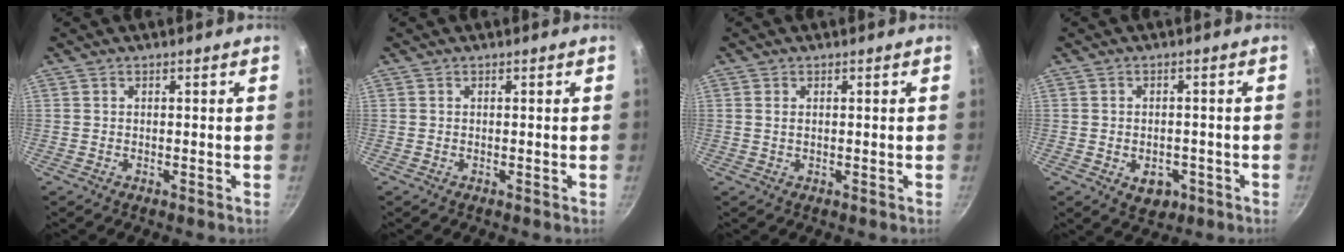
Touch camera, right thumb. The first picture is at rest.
{"total": 0.0}
{"total": 0.9, "force": [0.2, 0.5, 0.7], "torque": [-0.012, 0.001, 0.003]}
{"total": 5.4, "force": [-2.0, 3.9, 3.1], "torque": [-0.027, 0.011, -0.015]}